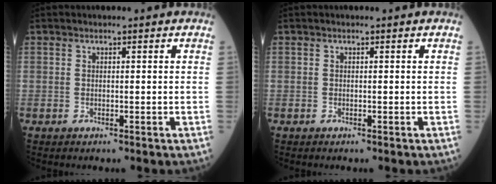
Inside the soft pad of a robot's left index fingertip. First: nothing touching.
{"total": 0.0}